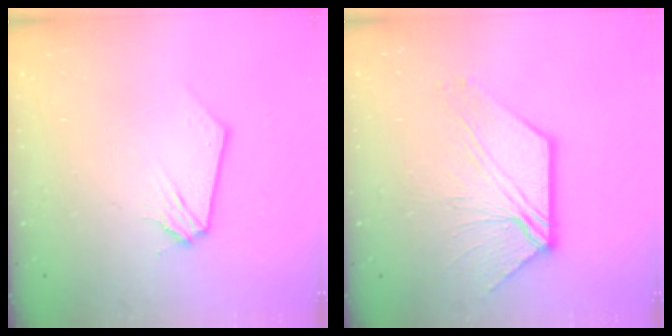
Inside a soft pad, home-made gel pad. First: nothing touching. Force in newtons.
{"total": 7.3, "press": 7.3, "slide": 0.3}